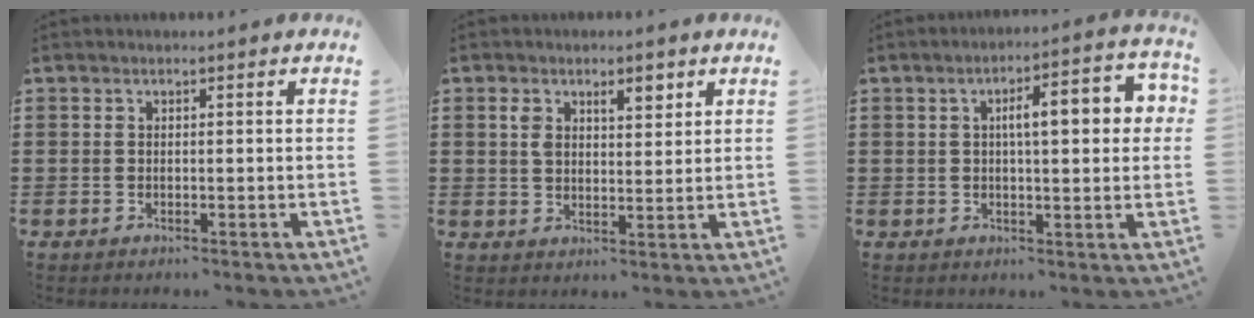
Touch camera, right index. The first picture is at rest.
{"total": 4.1, "force": [2.1, 1.9, 3.0], "torque": [-0.049, 0.003, 0.033]}
{"total": 7.4, "force": [1.3, 2.1, 6.9], "torque": [-0.108, 0.001, 0.012]}